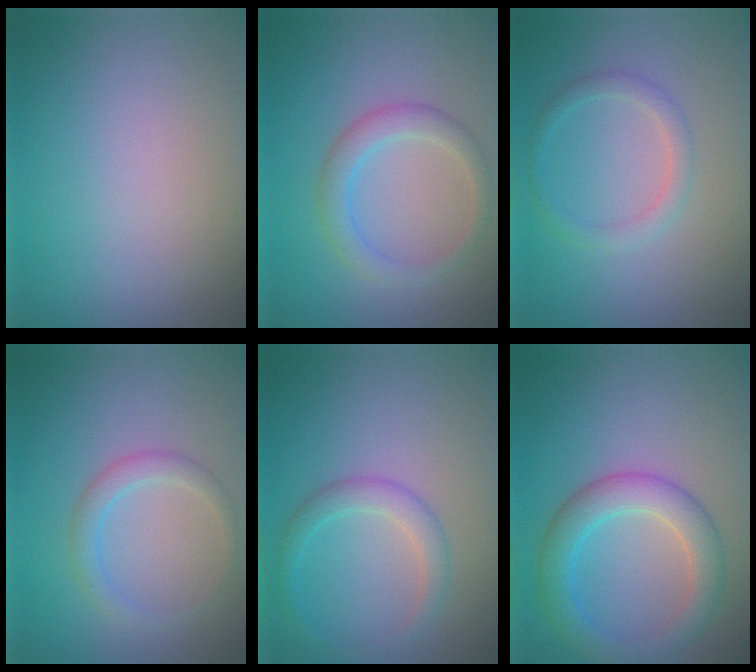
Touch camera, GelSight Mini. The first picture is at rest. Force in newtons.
{"total": 2.7, "press": 2.7, "slide": 0.1}
{"total": 1.7, "press": 1.7, "slide": 0.0}
{"total": 2.0, "press": 2.0, "slide": 0.0}
{"total": 2.3, "press": 2.3, "slide": 0.2}
{"total": 4.5, "press": 4.5, "slide": 0.1}